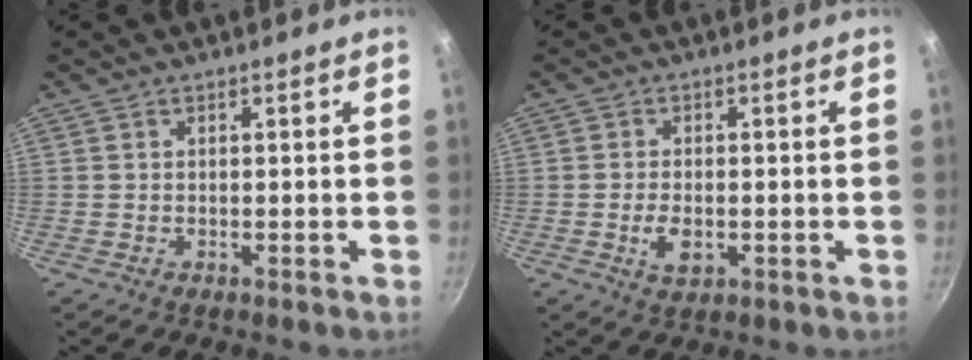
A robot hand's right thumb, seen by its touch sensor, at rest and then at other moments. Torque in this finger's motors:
{"motor_torque": [-0.47, 0.02, 0.04, 0.35, -0.03]}